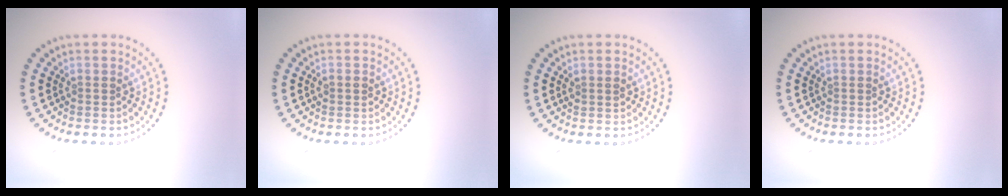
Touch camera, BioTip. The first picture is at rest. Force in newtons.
{"total": 1.1, "press": 1.1, "slide": 0.0}
{"total": 0.9, "press": 0.8, "slide": 0.1}
{"total": 0.0}